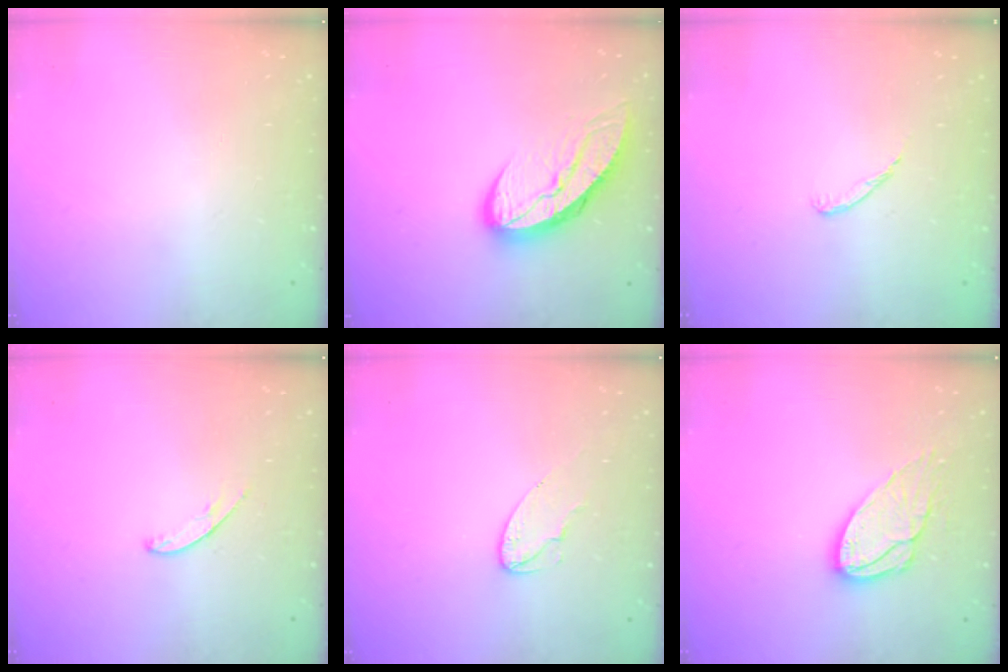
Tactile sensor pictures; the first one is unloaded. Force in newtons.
{"total": 9.8, "press": 9.7, "slide": 1.1}
{"total": 3.6, "press": 3.6, "slide": 0.3}
{"total": 5.0, "press": 4.9, "slide": 0.4}
{"total": 5.3, "press": 5.2, "slide": 0.6}
{"total": 11.7, "press": 11.6, "slide": 0.9}